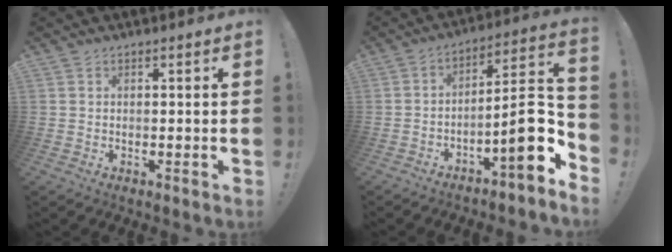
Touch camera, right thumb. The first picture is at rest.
{"total": 14.8, "force": [-4.6, 3.3, 13.7], "torque": [-0.192, 0.013, -0.074]}